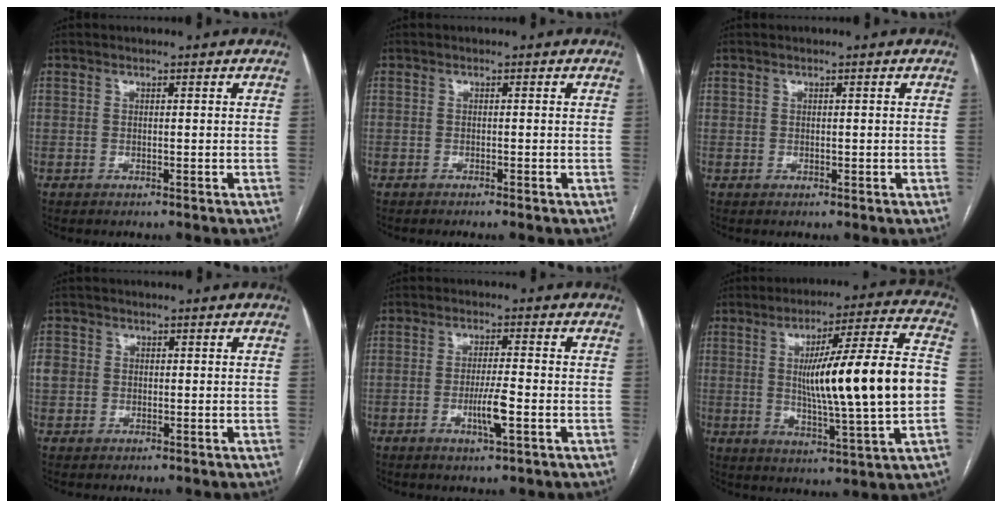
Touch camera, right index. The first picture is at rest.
{"total": 0.9, "force": [-0.7, -0.3, 0.5], "torque": [-0.010, 0.003, -0.012]}
{"total": 0.6, "force": [0.2, 0.4, 0.4], "torque": [-0.007, 0.000, 0.006]}
{"total": 4.0, "force": [0.3, 3.7, 1.4], "torque": [-0.038, 0.015, 0.011]}
{"total": 4.9, "force": [-1.6, 0.3, 4.7], "torque": [-0.087, -0.007, -0.028]}
{"total": 20.1, "force": [-0.1, 0.8, 20.1], "torque": [-0.312, 0.009, -0.006]}